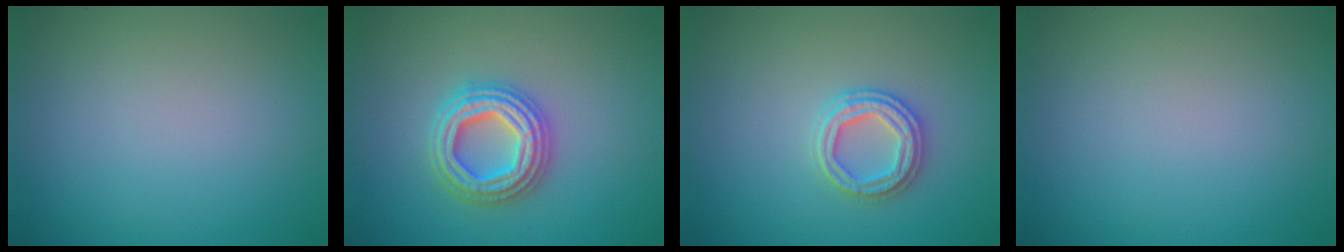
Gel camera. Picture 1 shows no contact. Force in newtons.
{"total": 4.6, "press": 4.5, "slide": 0.8}
{"total": 2.7, "press": 2.7, "slide": 0.3}
{"total": 0.0}